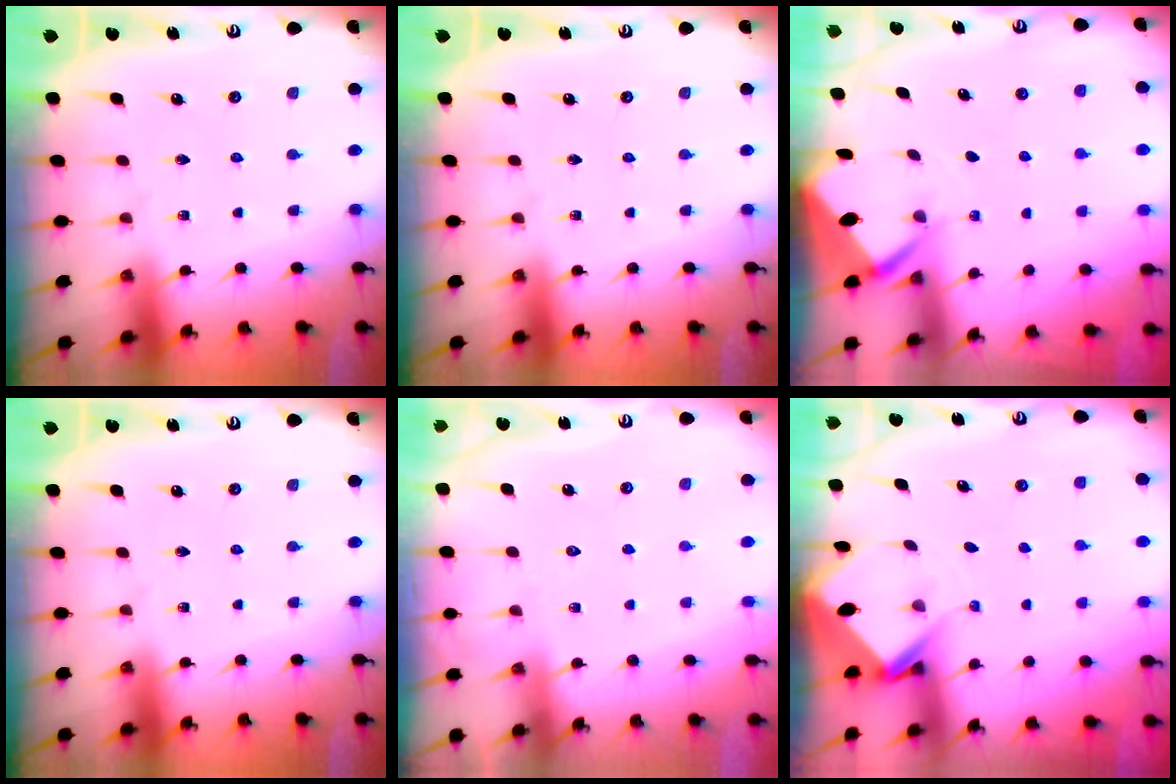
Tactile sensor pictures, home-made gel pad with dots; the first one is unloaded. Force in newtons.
{"total": 0.0}
{"total": 2.7, "press": 2.7, "slide": 0.3}
{"total": 0.0}
{"total": 4.0, "press": 3.9, "slide": 0.5}
{"total": 3.8, "press": 3.8, "slide": 0.3}